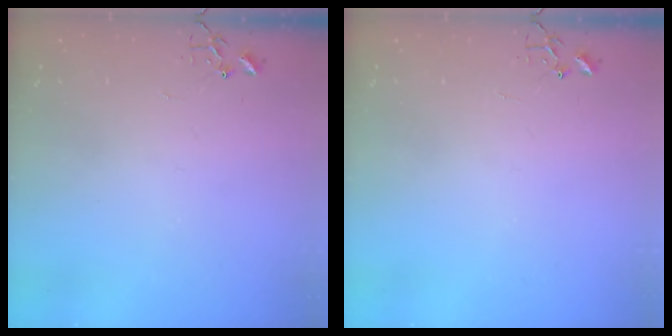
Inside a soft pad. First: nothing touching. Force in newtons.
{"total": 0.0}